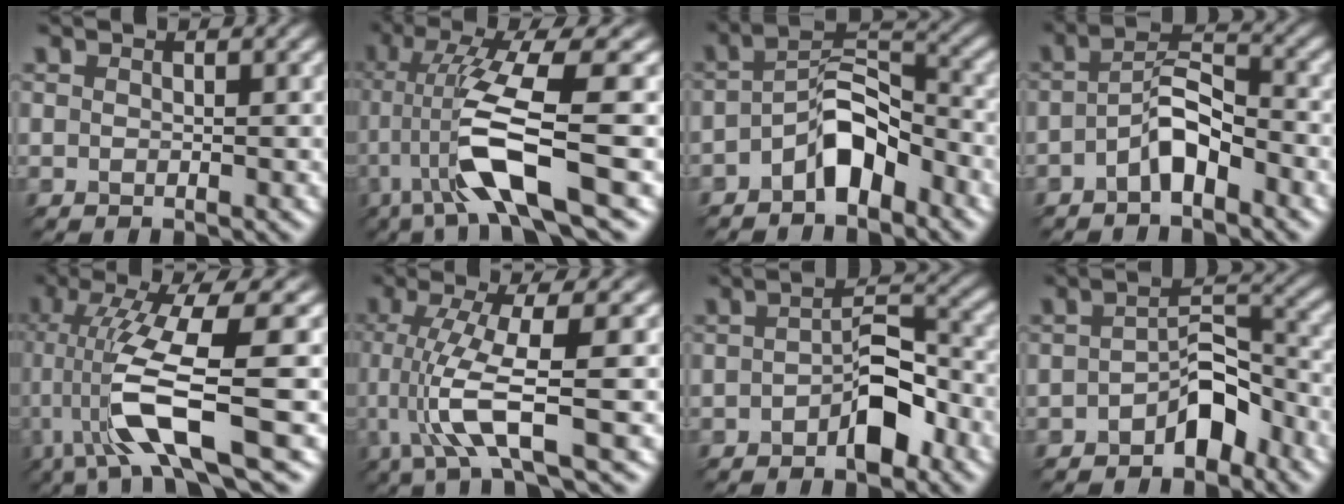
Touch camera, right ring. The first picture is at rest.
{"total": 8.0, "force": [-2.1, 0.7, 7.7], "torque": [-0.149, 0.012, -0.027]}
{"total": 4.9, "force": [-3.5, 1.6, 3.0], "torque": [-0.060, 0.019, -0.058]}
{"total": 3.3, "force": [-2.4, 0.7, 2.2], "torque": [-0.052, 0.018, -0.035]}
{"total": 8.8, "force": [-1.7, 1.0, 8.6], "torque": [-0.168, 0.007, -0.016]}
{"total": 6.1, "force": [-1.3, 0.4, 5.9], "torque": [-0.129, 0.006, -0.011]}
{"total": 4.1, "force": [-2.6, 1.2, 3.0], "torque": [-0.052, 0.019, -0.034]}
{"total": 4.0, "force": [-3.0, 1.4, 2.3], "torque": [-0.039, 0.023, -0.042]}